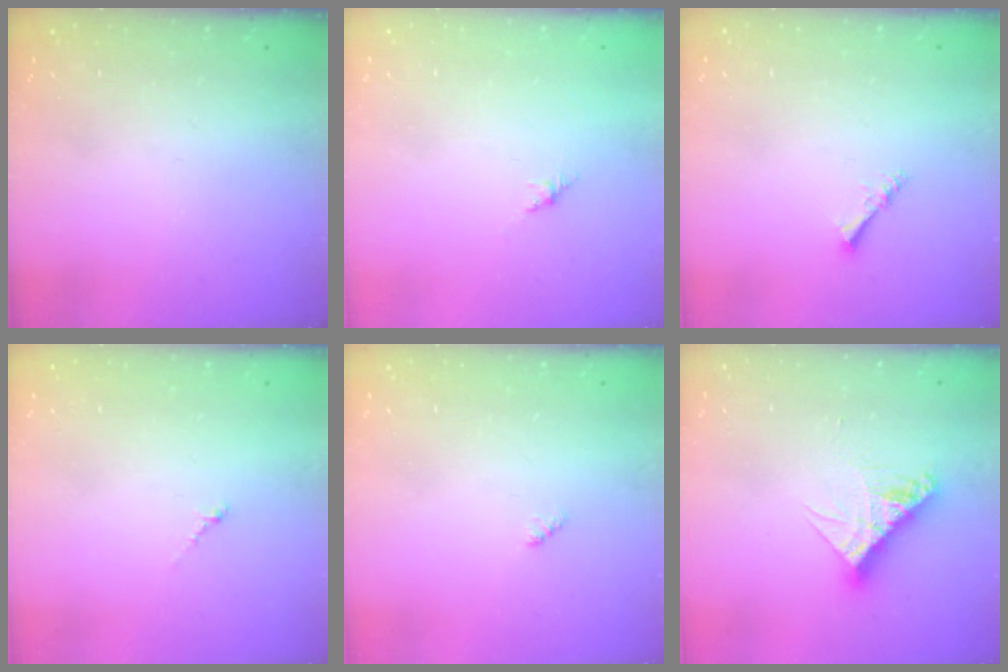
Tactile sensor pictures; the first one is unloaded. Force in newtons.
{"total": 2.7, "press": 2.6, "slide": 0.7}
{"total": 1.6, "press": 1.5, "slide": 0.3}
{"total": 0.8, "press": 0.6, "slide": 0.4}
{"total": 1.9, "press": 1.9, "slide": 0.4}
{"total": 10.8, "press": 10.8, "slide": 1.0}